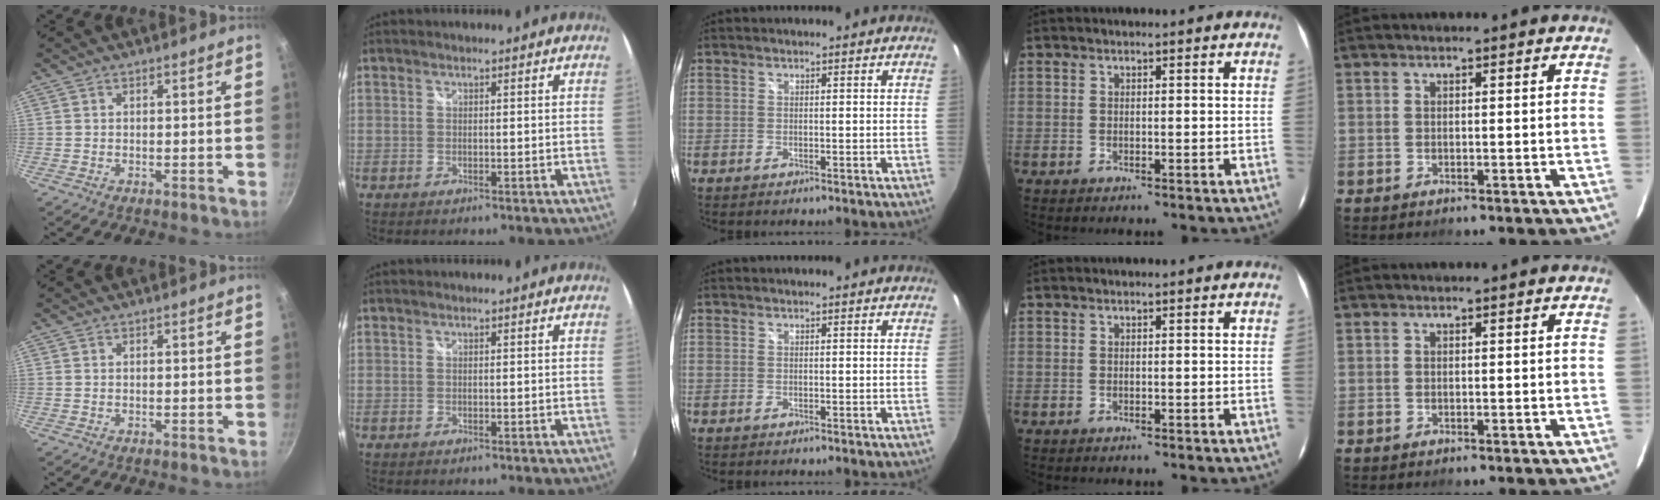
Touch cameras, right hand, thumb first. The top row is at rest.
{}